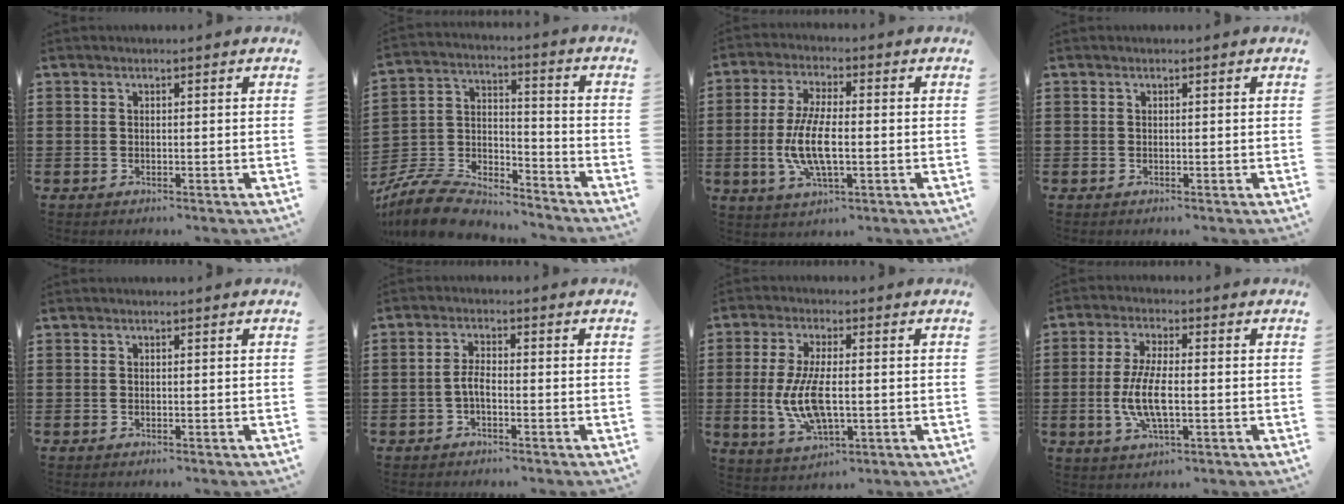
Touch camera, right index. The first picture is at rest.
{"total": 9.0, "force": [-8.5, 2.2, 2.1], "torque": [-0.060, 0.010, -0.174]}
{"total": 8.7, "force": [-1.6, 3.0, 8.0], "torque": [-0.176, -0.011, -0.034]}
{"total": 0.0}
{"total": 0.0}
{"total": 2.8, "force": [-1.0, 1.0, 2.4], "torque": [-0.059, -0.002, -0.024]}
{"total": 9.1, "force": [-0.9, 3.7, 8.3], "torque": [-0.186, -0.012, -0.018]}
{"total": 7.5, "force": [-1.4, 2.6, 6.9], "torque": [-0.152, -0.008, -0.031]}